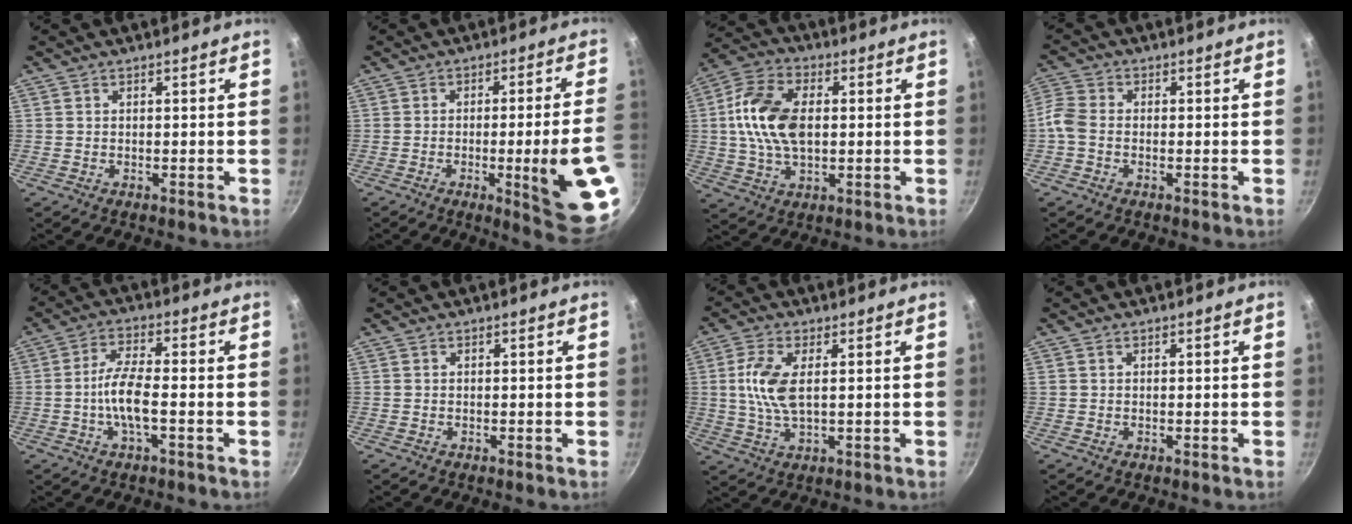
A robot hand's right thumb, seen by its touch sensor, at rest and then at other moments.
{"total": 16.0, "force": [-3.9, 1.7, 15.5], "torque": [-0.195, 0.009, -0.044]}
{"total": 13.9, "force": [1.1, 8.4, 11.0], "torque": [-0.199, 0.016, 0.013]}
{"total": 7.1, "force": [-2.1, 5.3, 4.2], "torque": [-0.097, 0.026, -0.062]}
{"total": 7.0, "force": [-1.7, 1.9, 6.5], "torque": [-0.133, 0.019, -0.040]}
{"total": 0.0}
{"total": 8.0, "force": [1.2, 3.6, 7.1], "torque": [-0.155, 0.001, 0.026]}
{"total": 0.0}